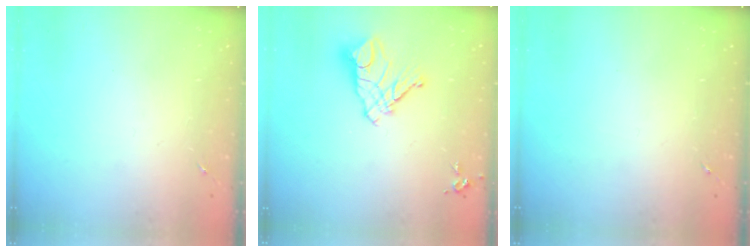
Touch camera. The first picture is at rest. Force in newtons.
{"total": 12.0, "press": 11.9, "slide": 1.1}
{"total": 0.0}